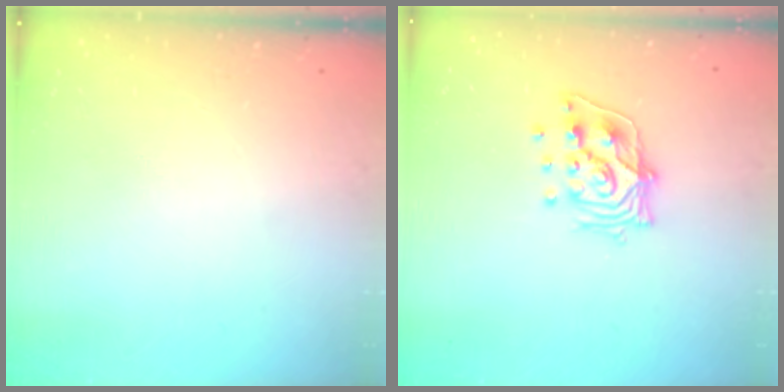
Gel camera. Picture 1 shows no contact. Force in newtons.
{"total": 12.4, "press": 12.3, "slide": 1.1}